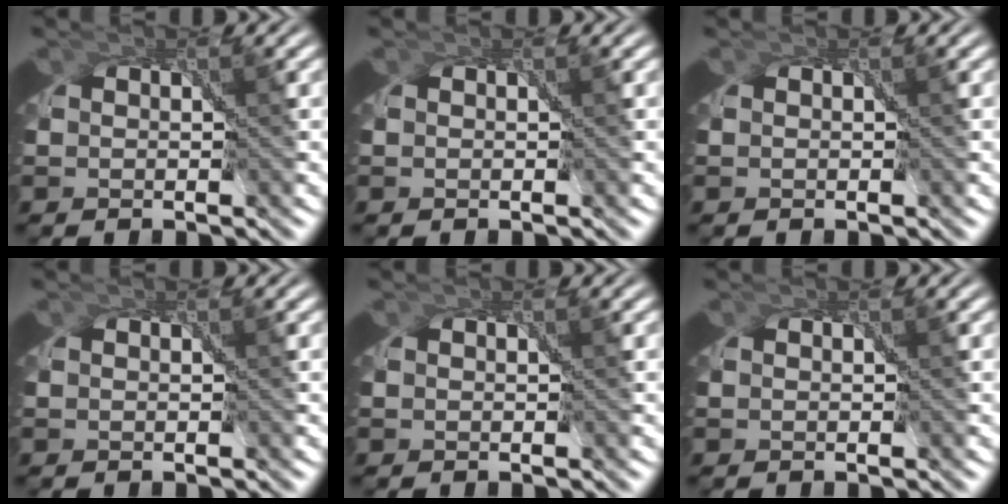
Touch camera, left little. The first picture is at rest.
{"total": 0.0}
{"total": 0.0}
{"total": 0.0}
{"total": 0.0}
{"total": 0.0}